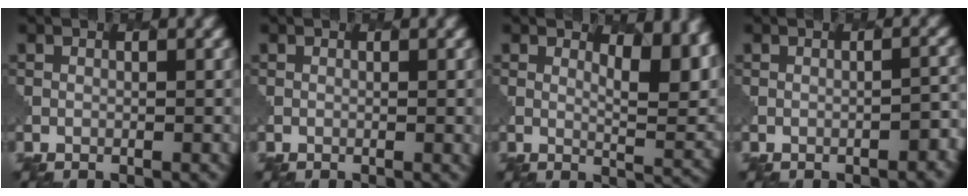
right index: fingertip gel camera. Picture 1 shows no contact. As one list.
[{"total": 0.8, "force": [0.1, 0.2, 0.8], "torque": [-0.008, -0.001, 0.004]}, {"total": 5.8, "force": [2.8, 2.3, 4.4], "torque": [-0.056, -0.012, 0.045]}, {"total": 2.4, "force": [-1.6, 0.7, 1.7], "torque": [-0.016, 0.008, -0.020]}]